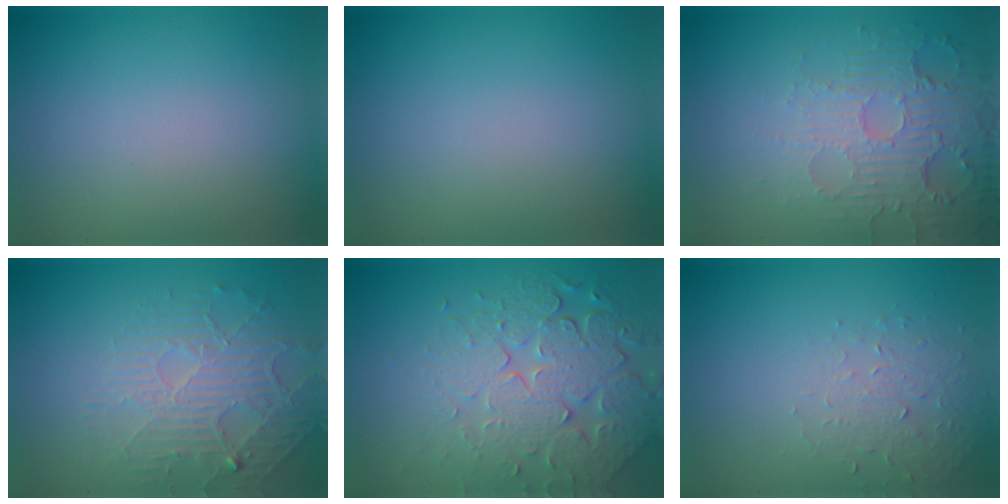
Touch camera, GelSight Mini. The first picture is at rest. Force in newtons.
{"total": 0.0}
{"total": 5.6, "press": 3.5, "slide": 4.3}
{"total": 4.5, "press": 3.3, "slide": 3.1}
{"total": 7.6, "press": 5.5, "slide": 5.2}
{"total": 1.6, "press": 0.9, "slide": 1.3}